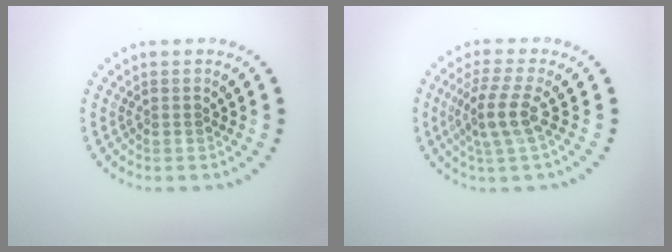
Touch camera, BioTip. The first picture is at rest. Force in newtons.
{"total": 3.2, "press": 2.7, "slide": 1.7}